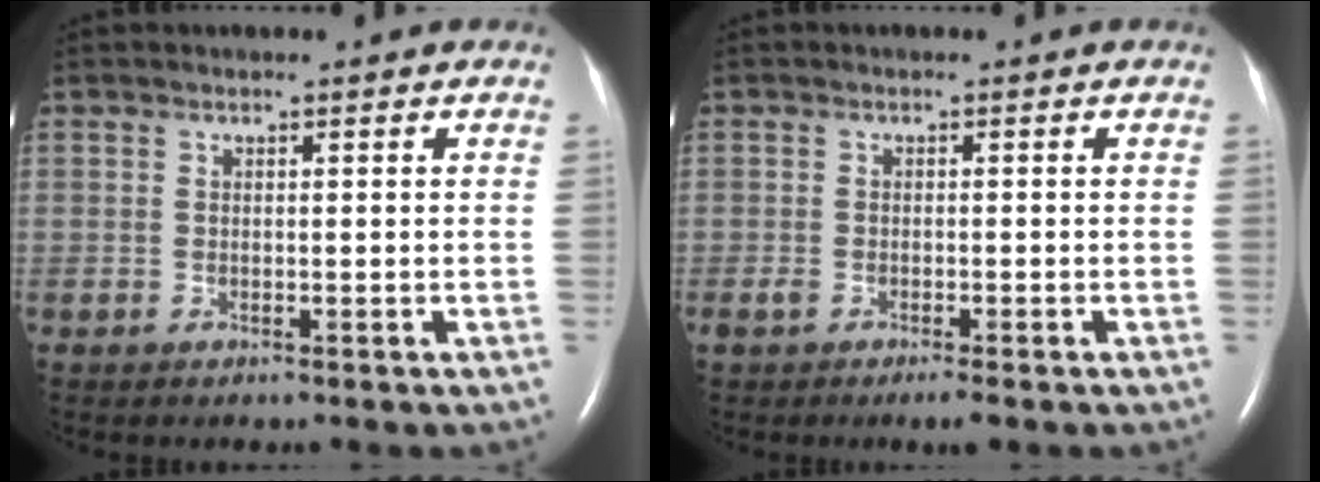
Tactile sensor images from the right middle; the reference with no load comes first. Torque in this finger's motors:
{"motor_torque": [0.30, -0.26, -0.03, 0.04]}